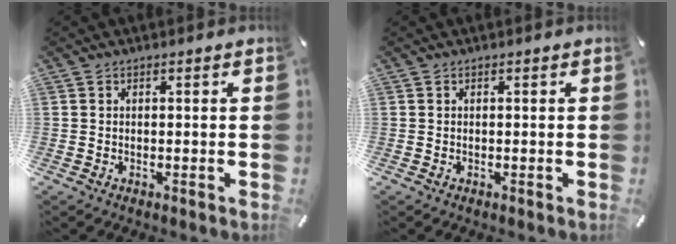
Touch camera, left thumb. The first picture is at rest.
{"total": 0.0}